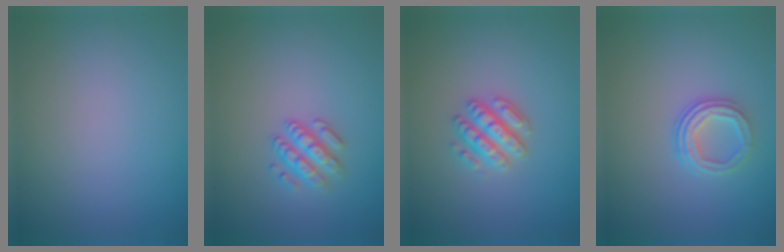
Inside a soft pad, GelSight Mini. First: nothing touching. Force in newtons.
{"total": 2.5, "press": 2.3, "slide": 0.9}
{"total": 3.1, "press": 2.8, "slide": 1.1}
{"total": 3.0, "press": 2.3, "slide": 1.9}